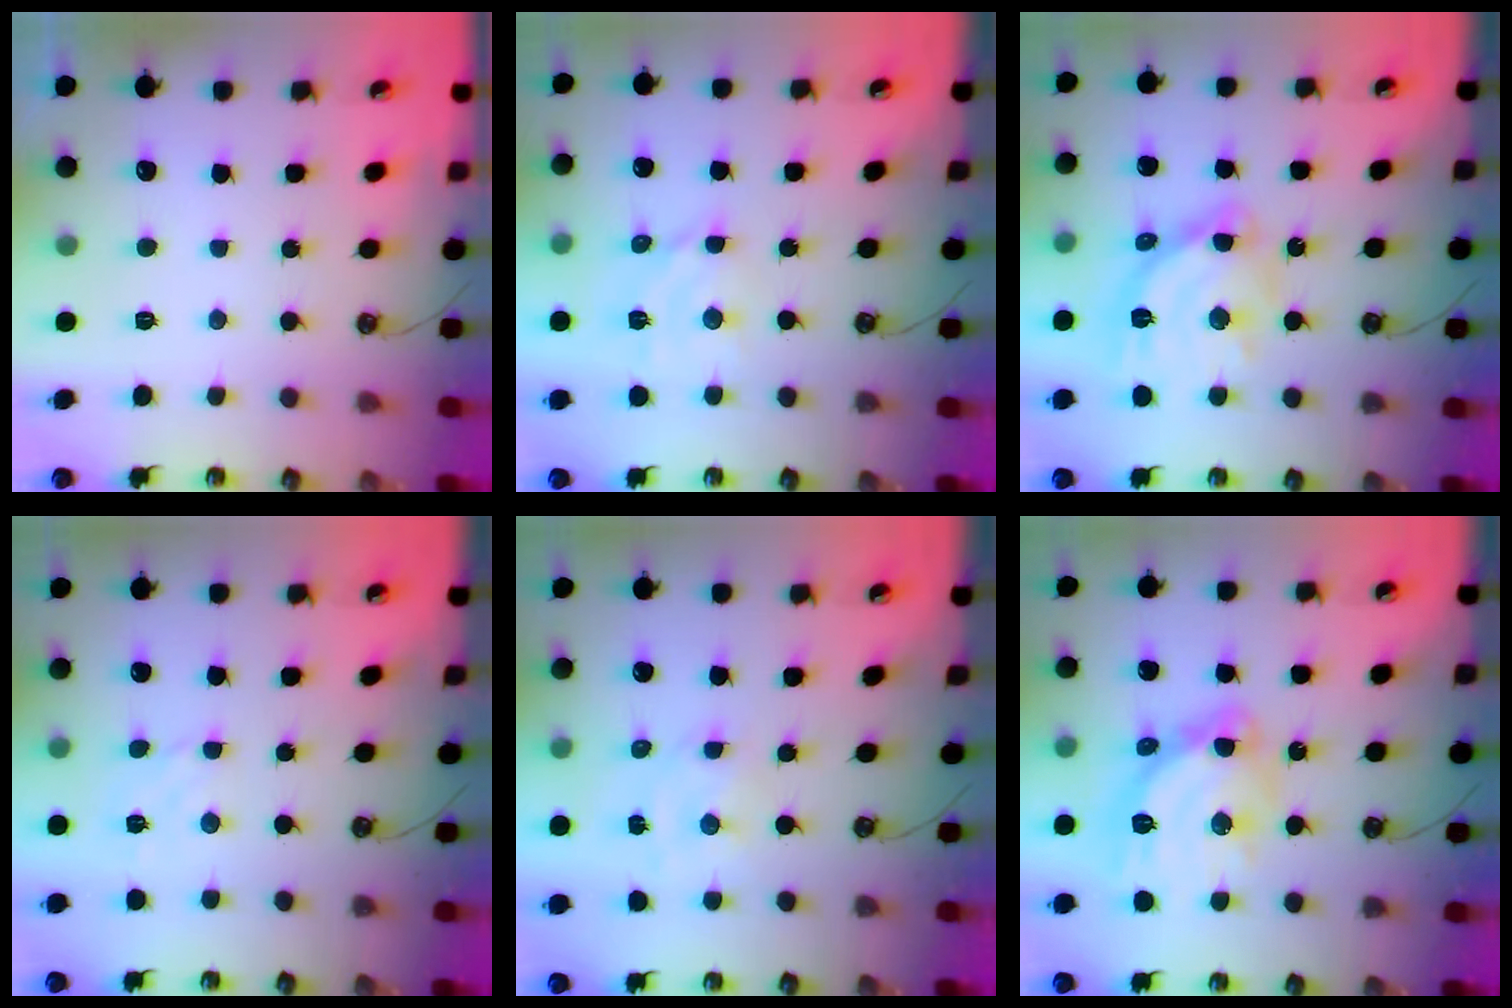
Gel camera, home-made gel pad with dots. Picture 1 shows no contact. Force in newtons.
{"total": 6.8, "press": 6.8, "slide": 0.3}
{"total": 16.3, "press": 16.2, "slide": 1.6}
{"total": 3.1, "press": 3.0, "slide": 0.5}
{"total": 1.8, "press": 1.8, "slide": 0.0}
{"total": 15.6, "press": 15.5, "slide": 1.3}